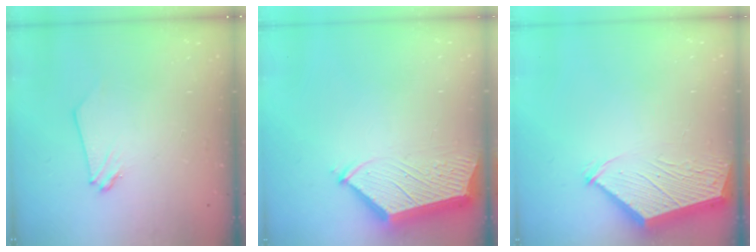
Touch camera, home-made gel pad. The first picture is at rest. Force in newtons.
{"total": 5.8, "press": 5.7, "slide": 0.8}
{"total": 2.9, "press": 2.8, "slide": 0.4}